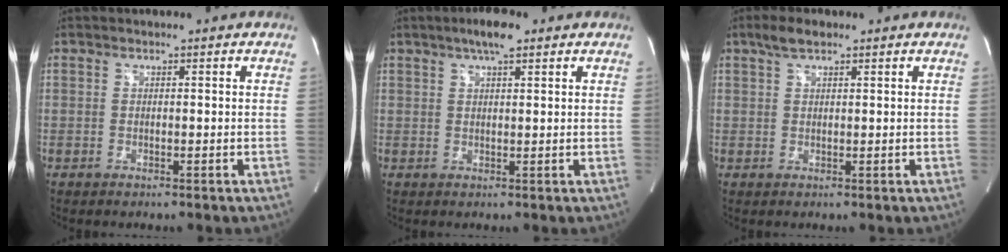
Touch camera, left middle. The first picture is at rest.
{"total": 4.3, "force": [2.9, 0.8, 3.2], "torque": [-0.061, 0.009, 0.047]}
{"total": 2.9, "force": [2.1, 1.1, 1.8], "torque": [-0.043, 0.010, 0.041]}